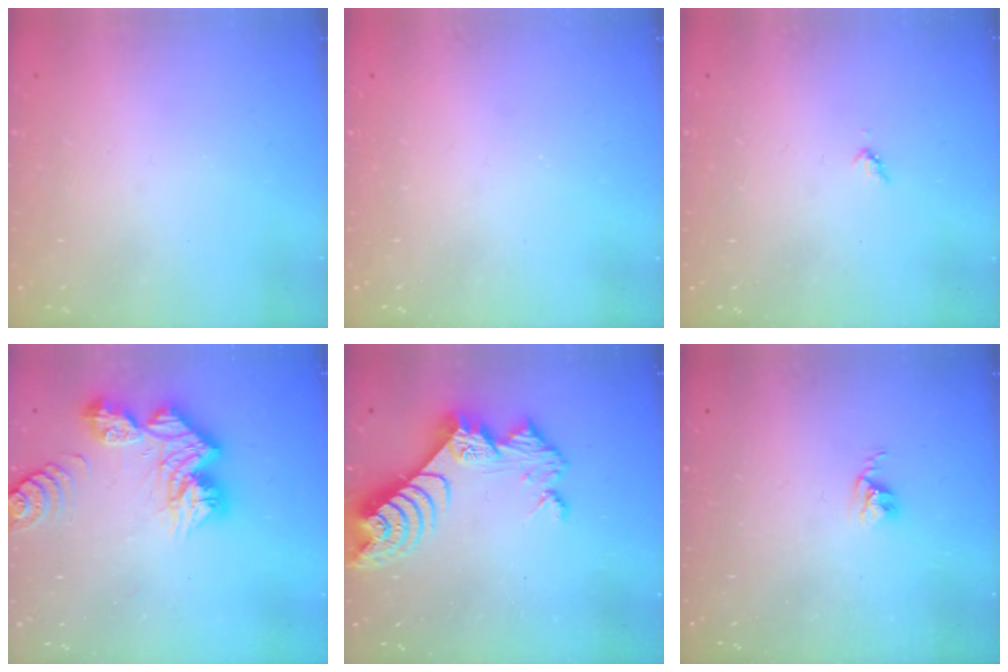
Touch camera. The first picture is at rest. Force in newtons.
{"total": 0.0}
{"total": 3.0, "press": 3.0, "slide": 0.3}
{"total": 14.1, "press": 14.1, "slide": 1.3}
{"total": 10.0, "press": 10.0, "slide": 0.9}
{"total": 2.6, "press": 2.6, "slide": 0.4}